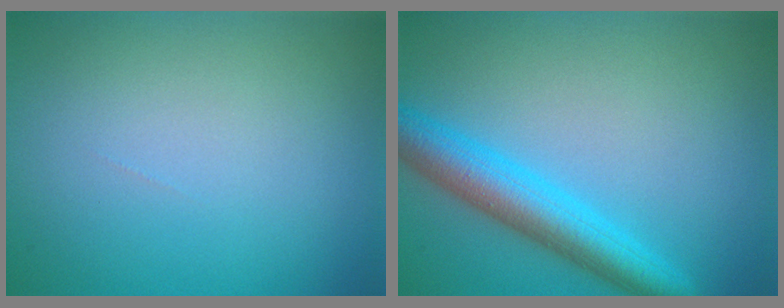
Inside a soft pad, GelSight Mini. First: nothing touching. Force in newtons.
{"total": 5.3, "press": 5.3, "slide": 0.2}